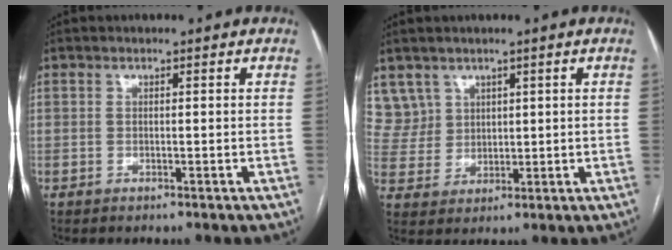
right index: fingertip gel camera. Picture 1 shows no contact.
{"total": 3.5, "force": [2.6, 2.3, 0.0], "torque": [0.010, 0.005, 0.057]}